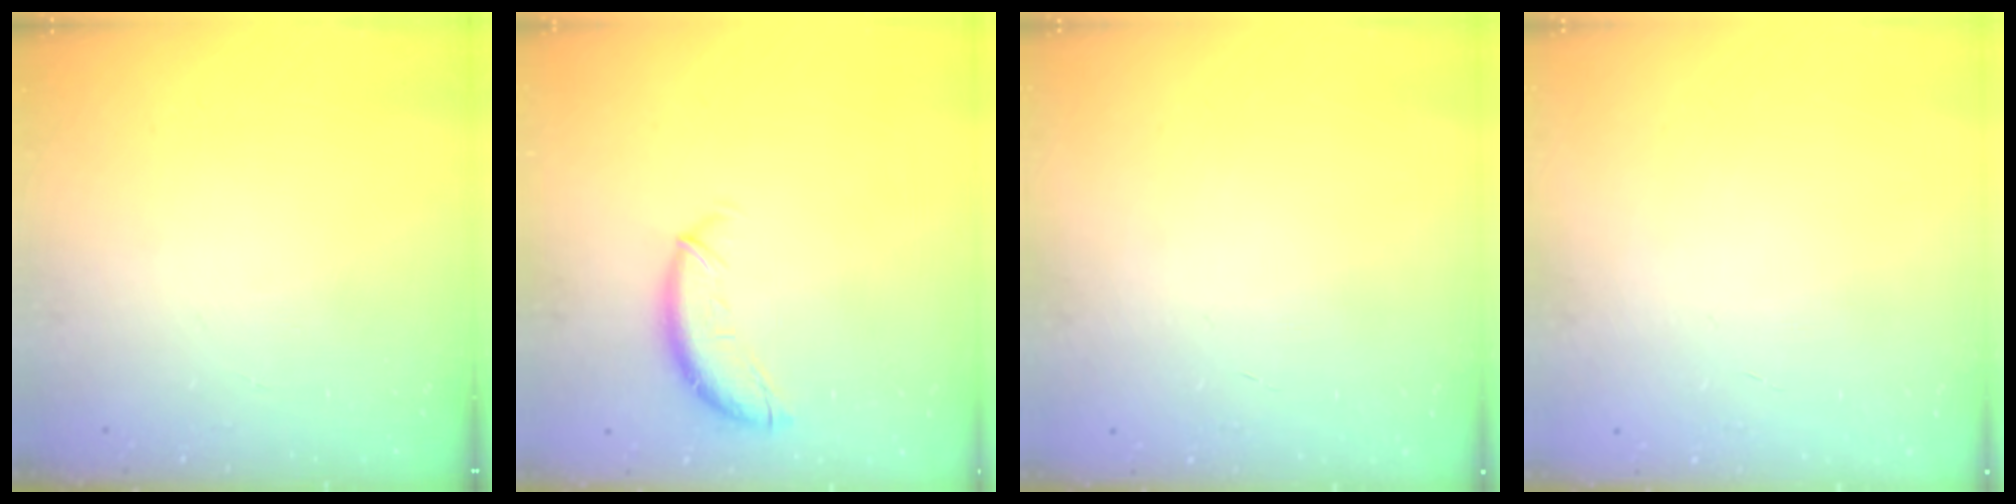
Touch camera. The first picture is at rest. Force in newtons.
{"total": 9.8, "press": 9.7, "slide": 1.6}
{"total": 0.0}
{"total": 0.0}